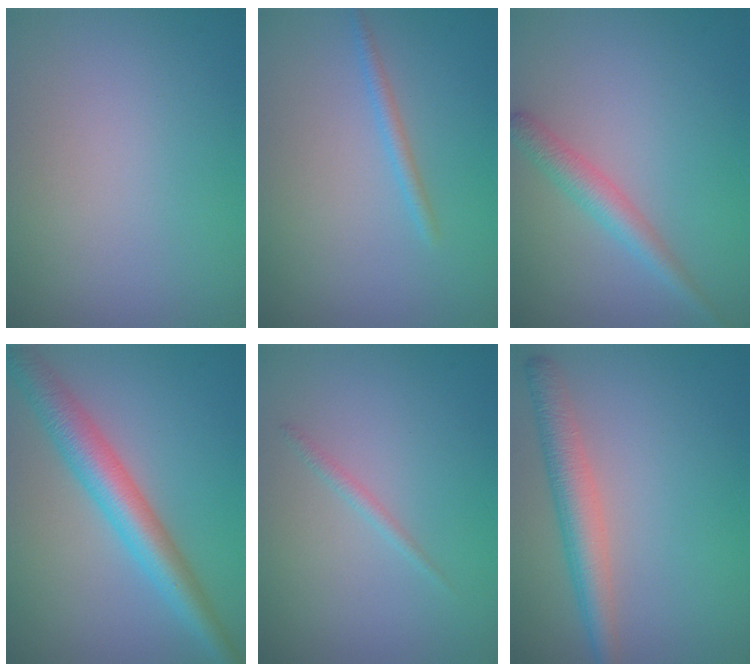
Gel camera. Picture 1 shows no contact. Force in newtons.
{"total": 1.3, "press": 1.3, "slide": 0.0}
{"total": 2.5, "press": 2.5, "slide": 0.1}
{"total": 5.9, "press": 5.9, "slide": 0.1}
{"total": 0.9, "press": 0.9, "slide": 0.1}
{"total": 3.8, "press": 3.8, "slide": 0.3}